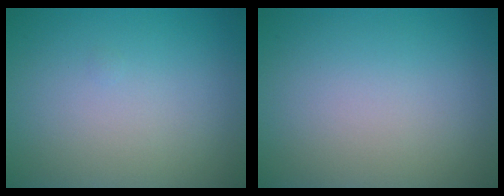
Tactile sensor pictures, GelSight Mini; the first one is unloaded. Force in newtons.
{"total": 0.0}